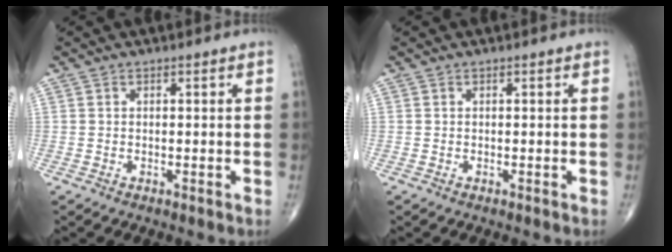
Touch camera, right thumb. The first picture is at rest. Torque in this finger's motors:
{"motor_torque": [0.00, 0.00, 0.00, 0.00, 0.00]}